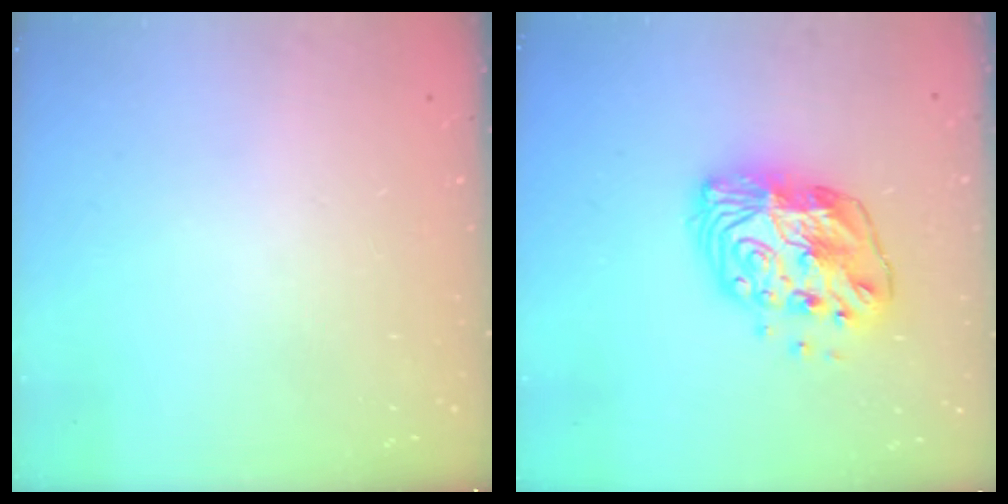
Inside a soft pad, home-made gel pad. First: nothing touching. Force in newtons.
{"total": 14.1, "press": 14.1, "slide": 1.2}